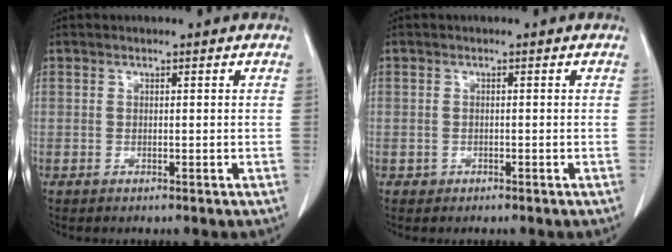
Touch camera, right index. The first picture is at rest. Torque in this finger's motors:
{"motor_torque": [-0.84, 0.20, -0.66, -0.21]}